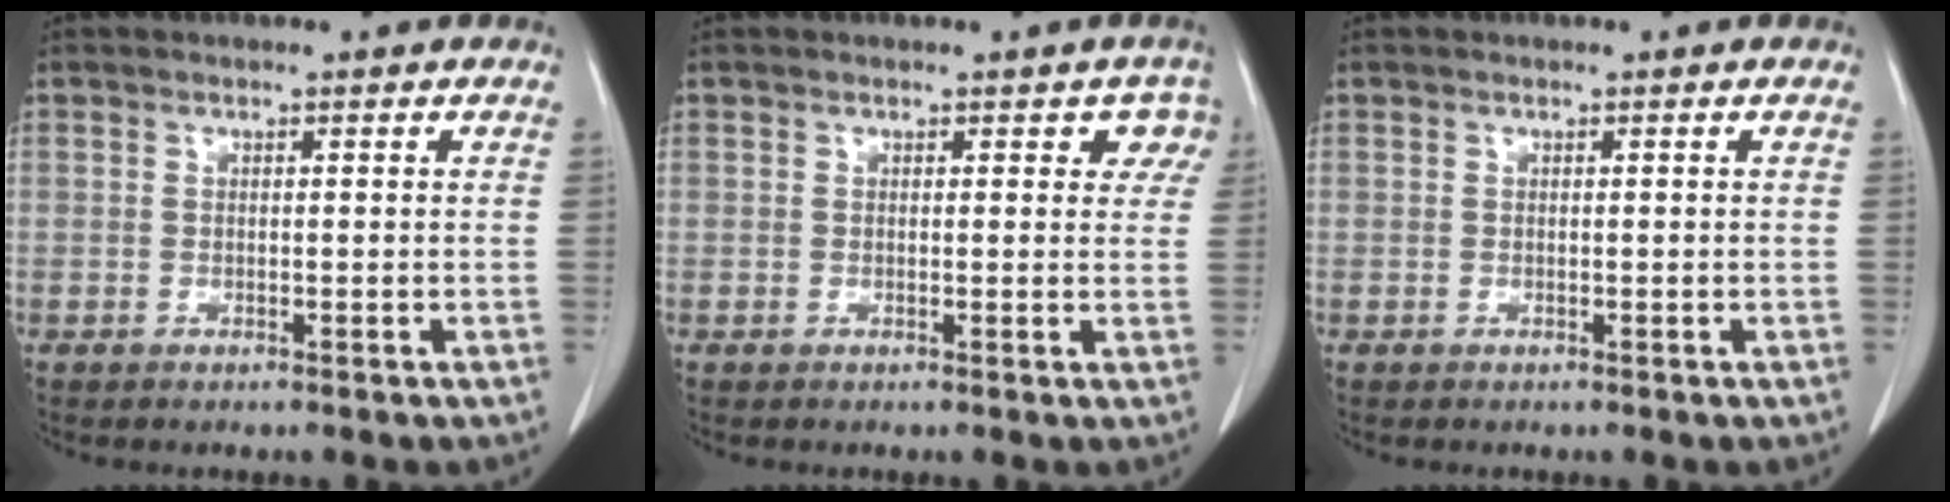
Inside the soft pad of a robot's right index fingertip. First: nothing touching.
{"total": 3.0, "force": [1.7, 1.9, 1.6], "torque": [0.005, 0.004, 0.008]}
{"total": 0.0}